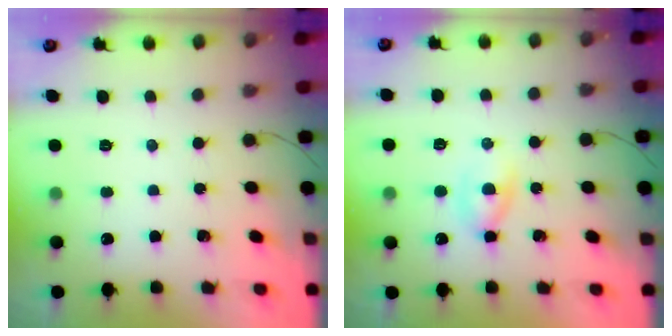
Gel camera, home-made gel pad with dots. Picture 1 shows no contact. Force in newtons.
{"total": 2.6, "press": 2.4, "slide": 1.0}